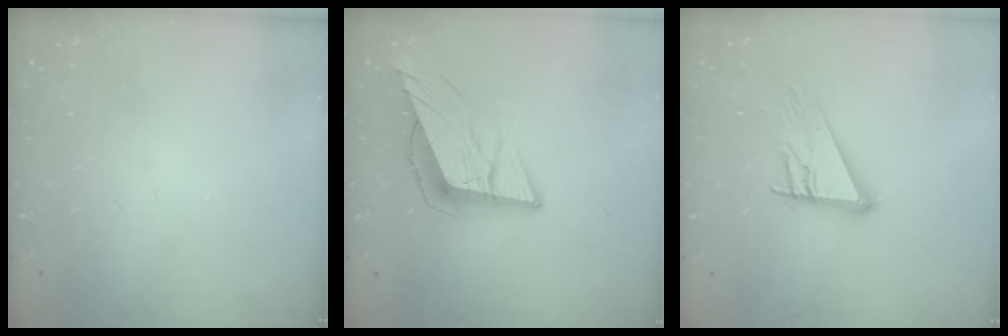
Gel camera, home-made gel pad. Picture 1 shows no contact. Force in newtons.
{"total": 12.1, "press": 11.5, "slide": 3.6}
{"total": 12.9, "press": 12.9, "slide": 1.2}